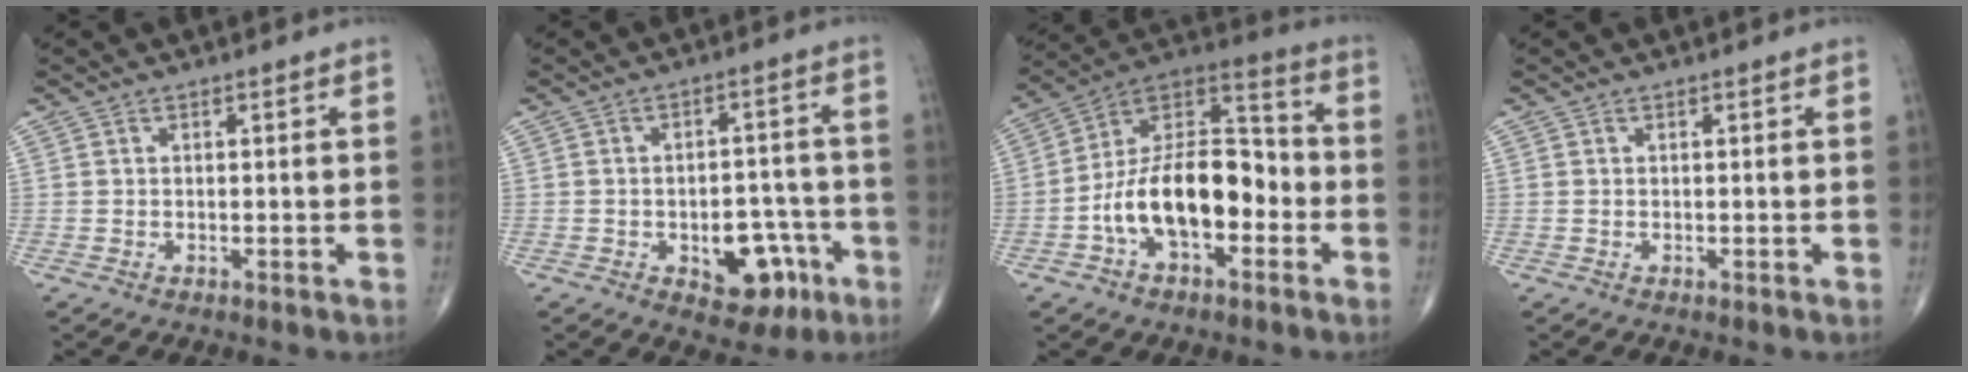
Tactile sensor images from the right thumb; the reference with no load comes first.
{"total": 9.9, "force": [-4.1, 6.0, 6.7], "torque": [-0.051, 0.036, -0.046]}
{"total": 18.4, "force": [-4.5, 10.1, 14.7], "torque": [-0.232, 0.053, -0.084]}
{"total": 0.0}